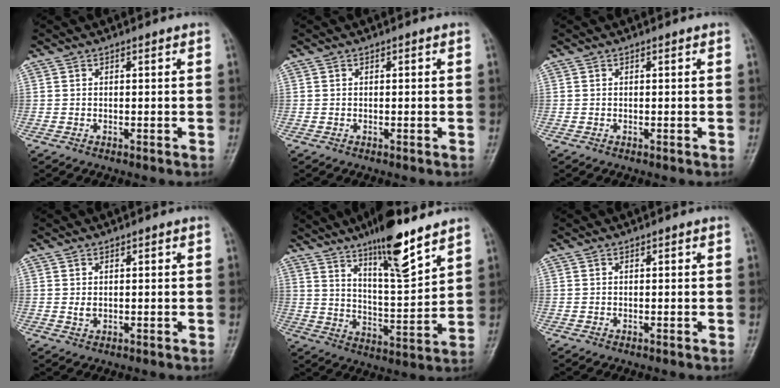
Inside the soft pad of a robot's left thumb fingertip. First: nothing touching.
{"total": 0.0}
{"total": 0.0}
{"total": 1.6, "force": [0.2, 1.1, 1.1], "torque": [-0.015, 0.002, 0.007]}
{"total": 14.4, "force": [10.0, 2.9, 9.9], "torque": [-0.149, -0.063, 0.173]}
{"total": 0.0}